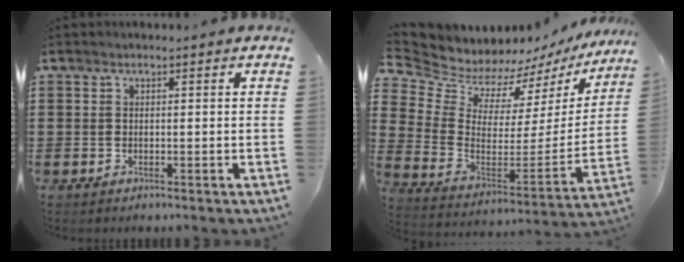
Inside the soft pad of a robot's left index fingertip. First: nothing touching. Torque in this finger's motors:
{"motor_torque": [1.73, -0.41, 0.61, 0.01]}